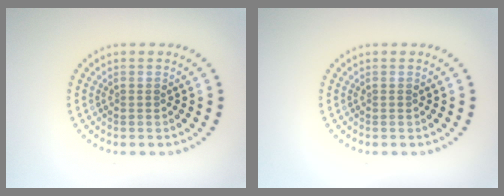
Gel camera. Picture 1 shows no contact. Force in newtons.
{"total": 0.0}